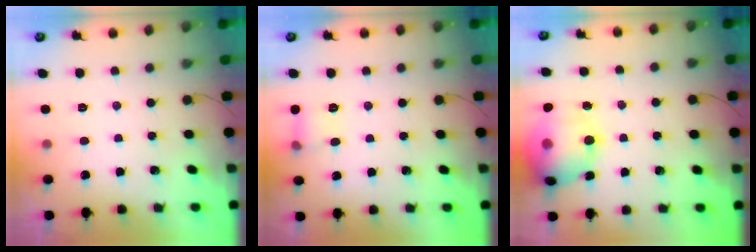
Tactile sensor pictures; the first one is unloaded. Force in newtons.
{"total": 7.5, "press": 7.4, "slide": 1.3}
{"total": 16.4, "press": 16.1, "slide": 3.3}